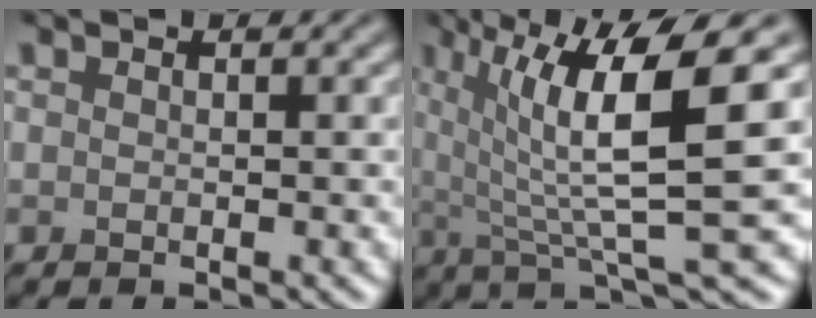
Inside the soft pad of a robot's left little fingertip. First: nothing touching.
{"total": 9.9, "force": [2.6, 2.0, 9.3], "torque": [-0.144, 0.002, 0.045]}